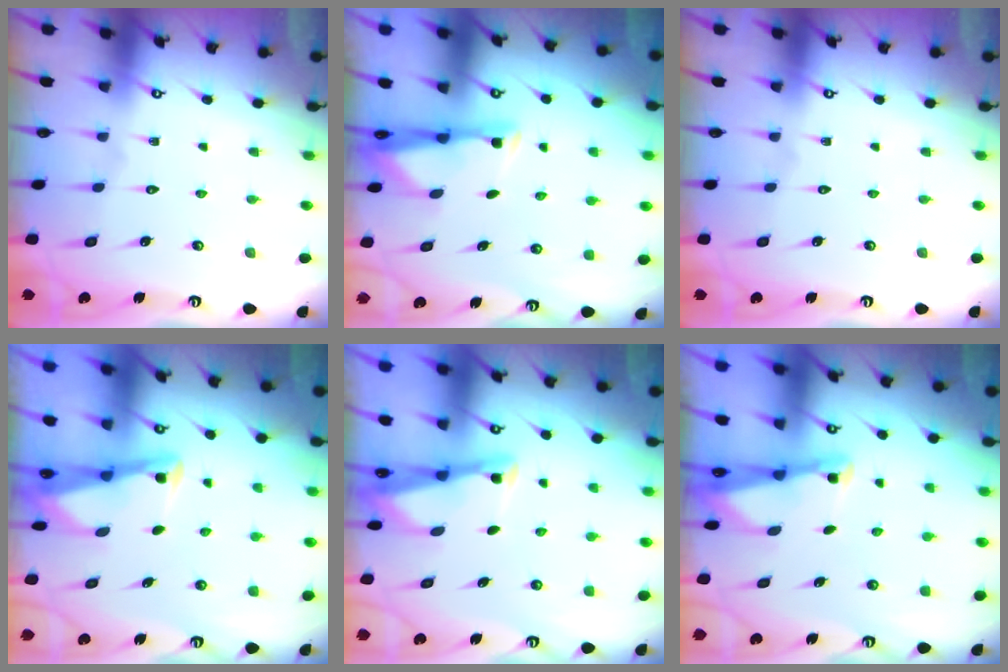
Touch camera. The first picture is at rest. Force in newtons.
{"total": 2.8, "press": 2.7, "slide": 0.4}
{"total": 0.0}
{"total": 2.8, "press": 2.8, "slide": 0.4}
{"total": 2.5, "press": 2.5, "slide": 0.0}
{"total": 2.0, "press": 2.0, "slide": 0.3}